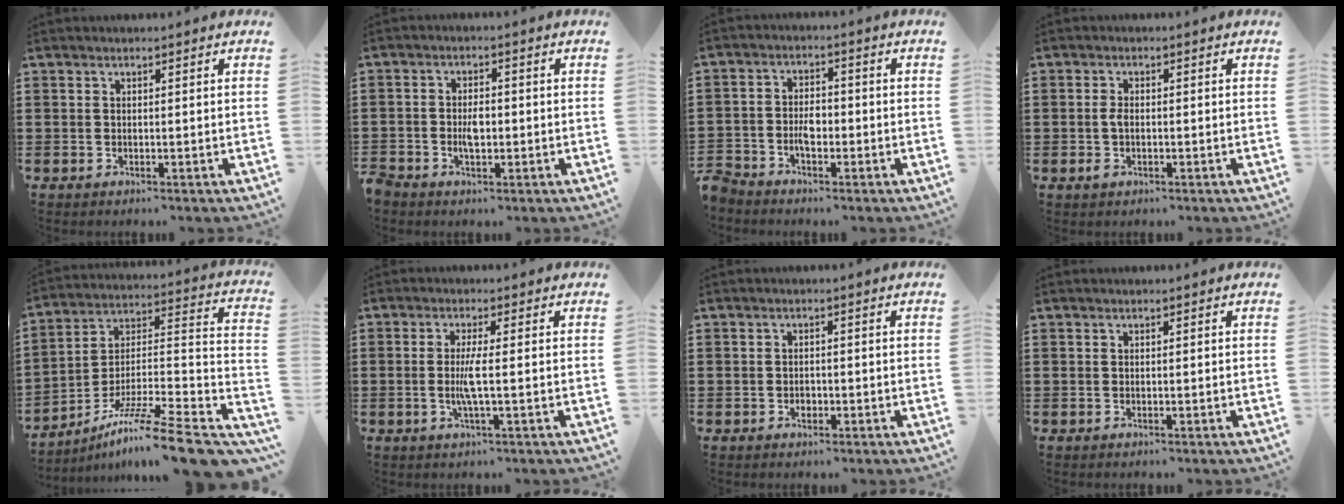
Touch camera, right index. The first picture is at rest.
{"total": 3.1, "force": [-0.8, 2.0, 2.3], "torque": [-0.046, 0.003, -0.016]}
{"total": 3.9, "force": [-2.0, 2.3, 2.5], "torque": [-0.061, 0.003, -0.044]}
{"total": 2.2, "force": [-0.5, 1.2, 1.8], "torque": [-0.042, -0.001, -0.011]}
{"total": 13.2, "force": [-9.7, 0.9, 8.9], "torque": [-0.136, 0.012, -0.174]}
{"total": 3.7, "force": [-0.4, 0.0, 3.7], "torque": [-0.081, -0.012, -0.015]}
{"total": 1.3, "force": [-0.5, 0.9, 0.8], "torque": [-0.017, 0.000, -0.011]}
{"total": 0.0}